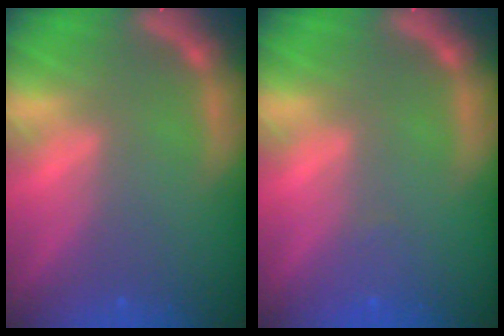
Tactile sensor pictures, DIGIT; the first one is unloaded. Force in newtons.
{"total": 1.0}